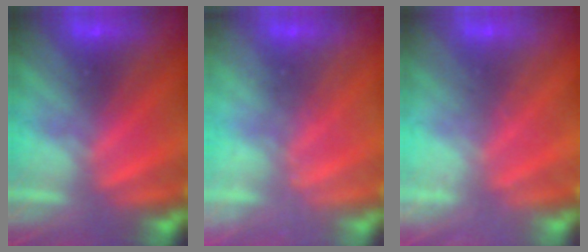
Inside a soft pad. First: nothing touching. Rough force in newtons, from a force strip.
{"total": 1.4}
{"total": 2.4}